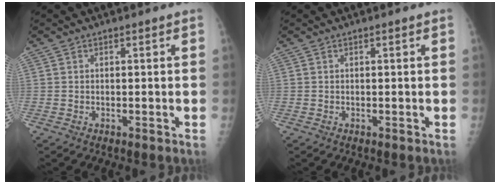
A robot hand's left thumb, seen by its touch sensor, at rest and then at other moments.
{"total": 0.0}